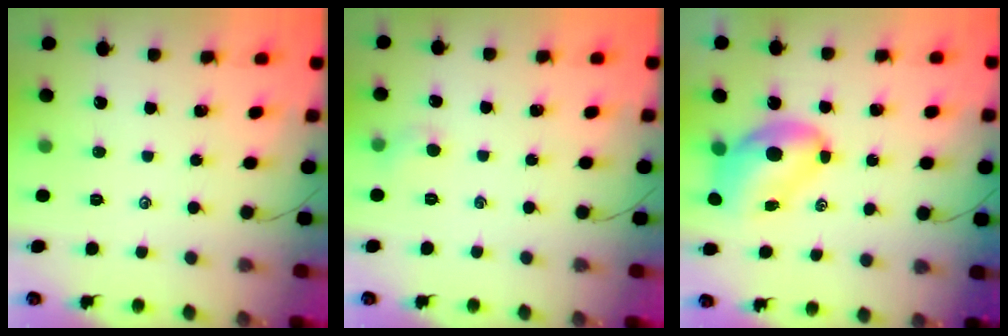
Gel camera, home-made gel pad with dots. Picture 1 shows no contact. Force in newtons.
{"total": 4.5, "press": 4.2, "slide": 1.6}
{"total": 8.3, "press": 8.2, "slide": 1.4}